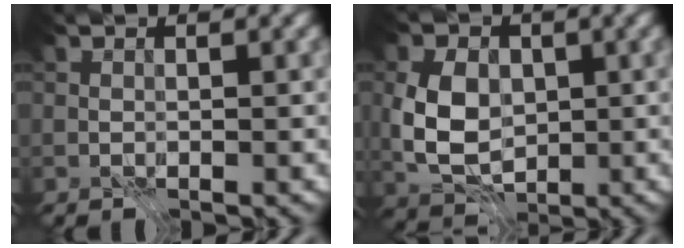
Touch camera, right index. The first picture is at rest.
{"total": 6.2, "force": [-0.3, 4.5, 4.3], "torque": [-0.094, -0.001, -0.016]}